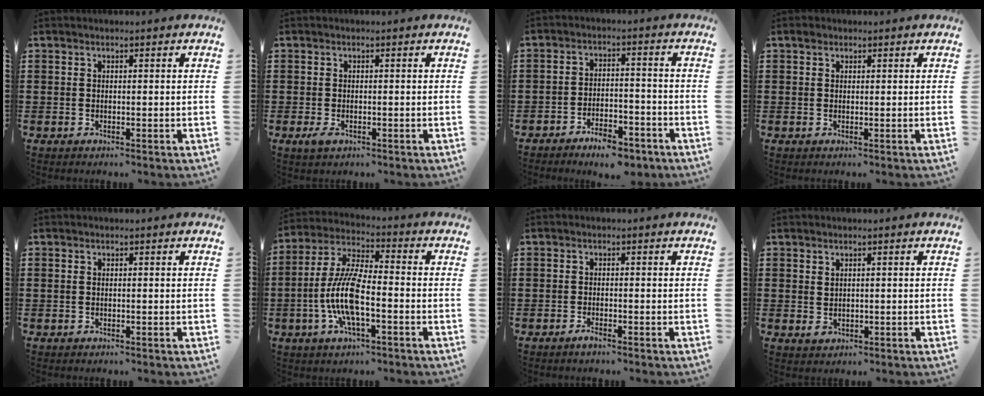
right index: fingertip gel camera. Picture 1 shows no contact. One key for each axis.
{"total": 1.3, "fx": -0.6, "fy": 0.8, "fz": 1.0, "tx": -0.019, "ty": -0.002, "tz": -0.010}
{"total": 5.4, "fx": -4.8, "fy": 1.1, "fz": 2.1, "tx": -0.033, "ty": 0.010, "tz": -0.088}
{"total": 0.8, "fx": 0.5, "fy": 0.6, "fz": 0.3, "tx": -0.007, "ty": 0.003, "tz": 0.009}
{"total": 0.0}
{"total": 10.0, "fx": -2.7, "fy": 3.1, "fz": 9.2, "tx": -0.214, "ty": -0.012, "tz": -0.060}
{"total": 1.1, "fx": -0.9, "fy": 0.0, "fz": 0.6, "tx": -0.014, "ty": -0.008, "tz": -0.016}
{"total": 1.1, "fx": 0.5, "fy": 0.8, "fz": 0.7, "tx": -0.016, "ty": 0.002, "tz": 0.011}